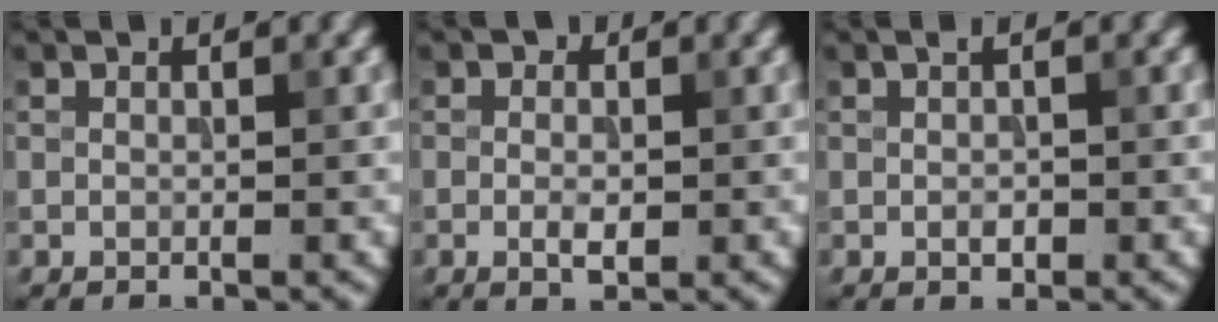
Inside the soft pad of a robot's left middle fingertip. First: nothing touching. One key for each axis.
{"total": 2.0, "fx": -0.2, "fy": 1.2, "fz": 1.6, "tx": -0.027, "ty": -0.001, "tz": -0.007}
{"total": 1.2, "fx": -0.2, "fy": 0.6, "fz": 1.0, "tx": -0.016, "ty": 0.000, "tz": -0.003}